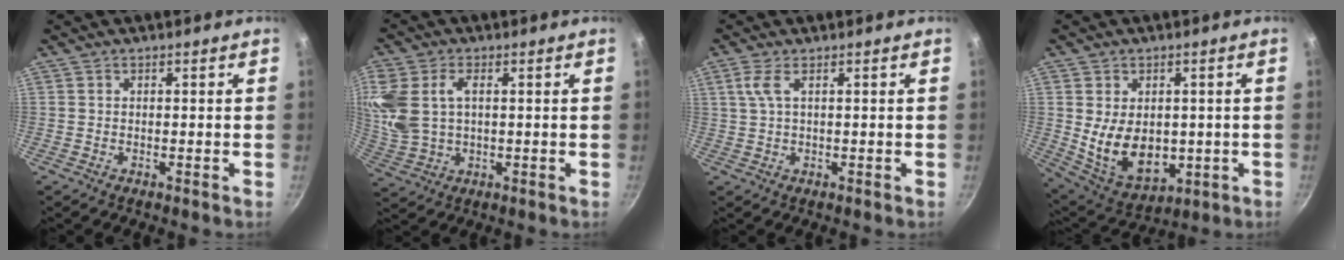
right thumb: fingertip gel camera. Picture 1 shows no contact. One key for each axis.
{"total": 12.6, "fx": 3.0, "fy": 8.2, "fz": 9.1, "tx": -0.200, "ty": 0.009, "tz": 0.065}
{"total": 3.0, "fx": 1.0, "fy": 0.8, "fz": 2.7, "tx": -0.066, "ty": 0.004, "tz": 0.023}
{"total": 13.2, "fx": -0.2, "fy": 9.2, "fz": 9.4, "tx": -0.132, "ty": -0.020, "tz": 0.029}